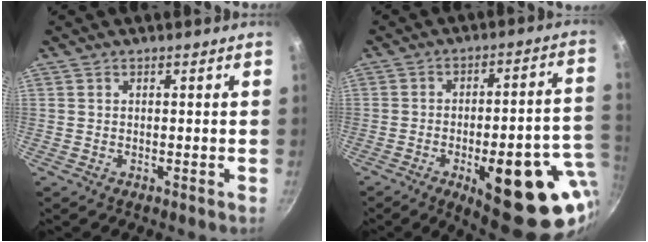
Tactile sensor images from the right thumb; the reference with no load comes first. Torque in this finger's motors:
{"motor_torque": [2.81, 2.20, 1.57, -0.96, 0.46]}